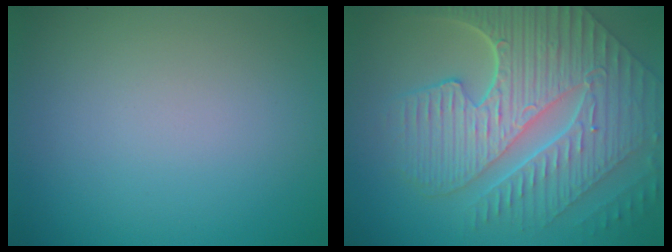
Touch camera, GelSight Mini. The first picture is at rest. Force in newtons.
{"total": 10.6, "press": 7.3, "slide": 7.7}